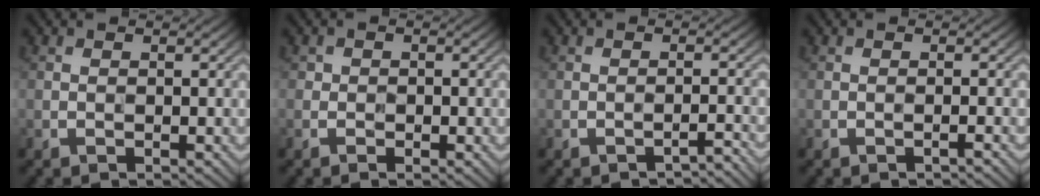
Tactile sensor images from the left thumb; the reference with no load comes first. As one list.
[{"total": 1.4, "force": [-0.6, 1.2, 0.6], "torque": [-0.007, -0.001, -0.017]}, {"total": 1.7, "force": [-1.6, -0.1, 0.6], "torque": [-0.006, 0.014, -0.026]}, {"total": 0.7, "force": [-0.5, -0.3, 0.4], "torque": [-0.006, 0.009, -0.010]}]